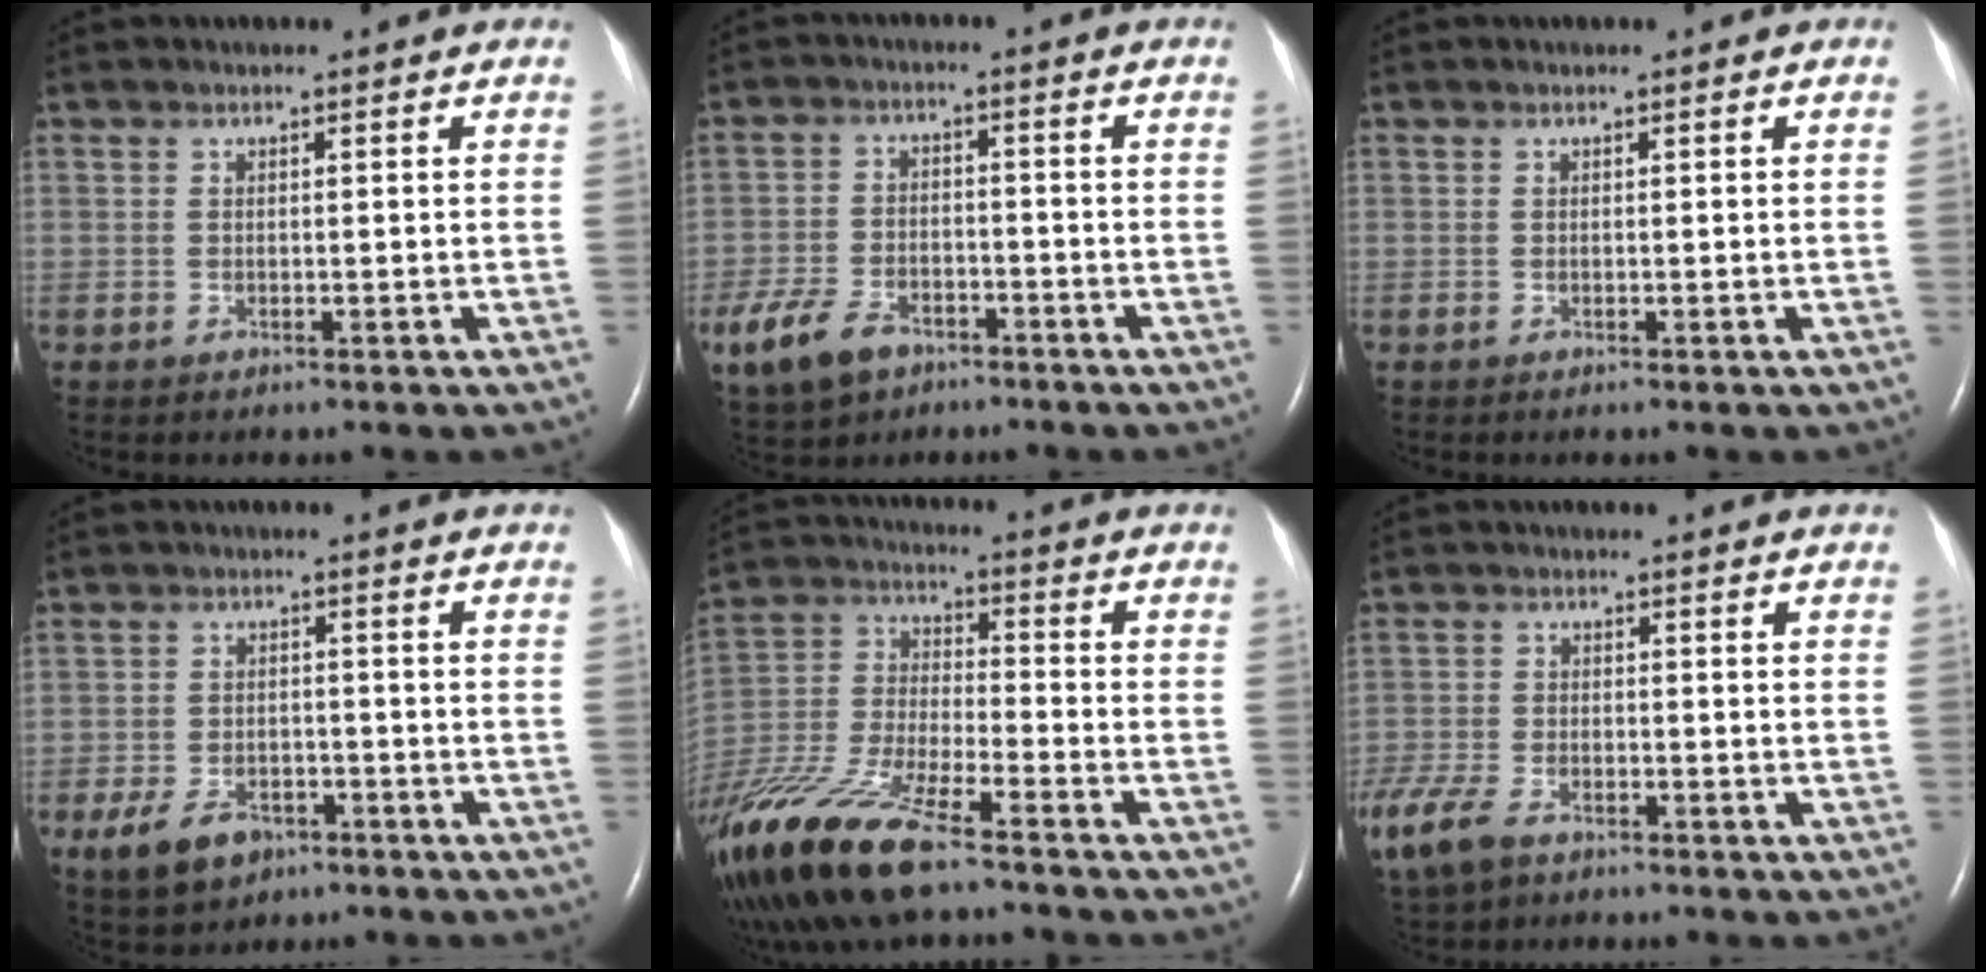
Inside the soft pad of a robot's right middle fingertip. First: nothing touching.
{"total": 8.7, "force": [-5.3, 5.0, 4.7], "torque": [-0.103, -0.005, -0.091]}
{"total": 0.6, "force": [0.1, 0.3, -0.6], "torque": [0.008, 0.003, -0.001]}
{"total": 6.2, "force": [-3.6, 3.8, 3.3], "torque": [-0.066, -0.001, -0.055]}
{"total": 21.2, "force": [-15.2, 4.7, 14.0], "torque": [-0.358, -0.046, -0.292]}
{"total": 9.9, "force": [-6.6, 4.9, 5.5], "torque": [-0.137, -0.016, -0.120]}